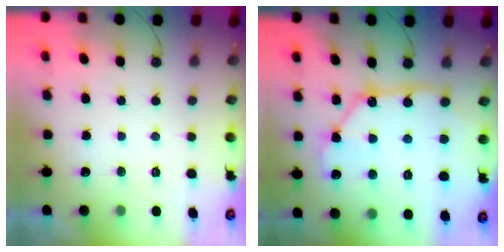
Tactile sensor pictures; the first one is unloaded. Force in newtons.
{"total": 11.7, "press": 11.6, "slide": 1.5}